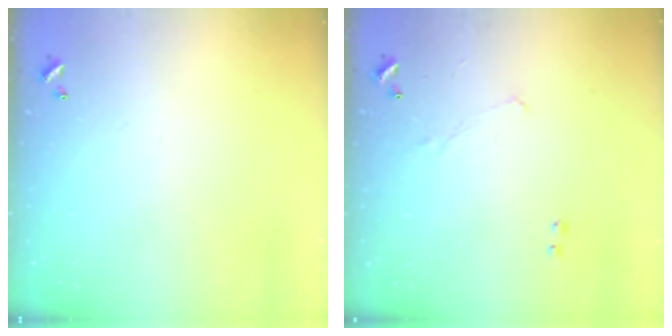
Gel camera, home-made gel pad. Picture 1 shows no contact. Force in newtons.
{"total": 1.2, "press": 1.1, "slide": 0.5}